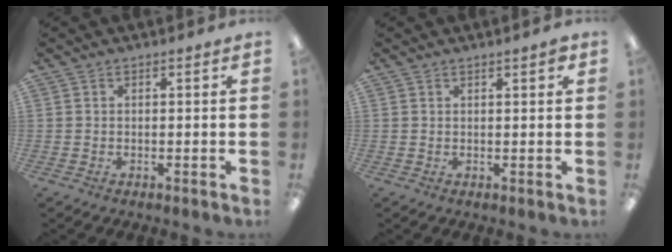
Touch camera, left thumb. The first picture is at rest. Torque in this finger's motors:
{"motor_torque": [-0.15, 0.00, -0.28, 0.08, 0.03]}